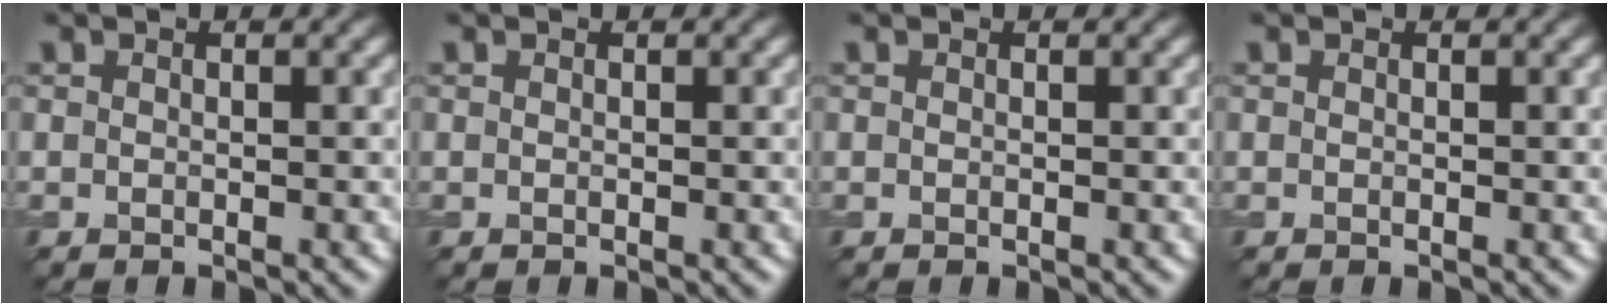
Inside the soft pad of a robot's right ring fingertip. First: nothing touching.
{"total": 0.0}
{"total": 0.0}
{"total": 0.0}